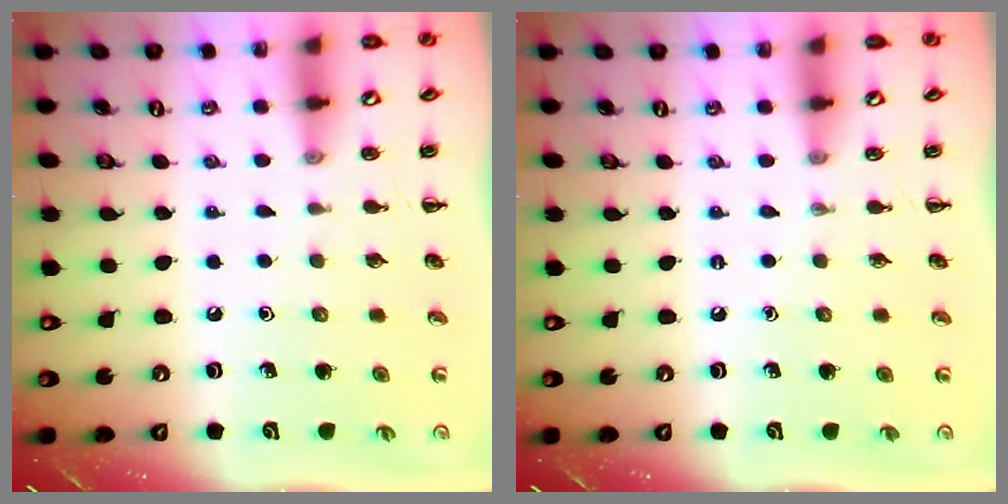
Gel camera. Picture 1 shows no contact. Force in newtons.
{"total": 0.0}